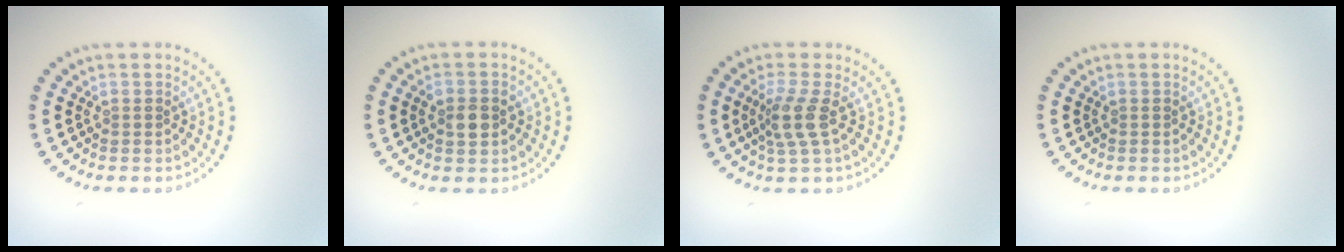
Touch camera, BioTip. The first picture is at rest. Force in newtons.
{"total": 2.6, "press": 2.5, "slide": 0.3}
{"total": 2.7, "press": 2.0, "slide": 1.8}
{"total": 0.0}